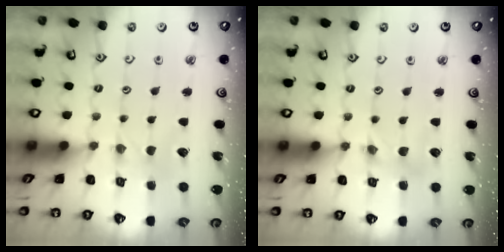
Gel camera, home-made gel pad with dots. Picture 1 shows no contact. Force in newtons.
{"total": 2.5, "press": 2.4, "slide": 0.3}